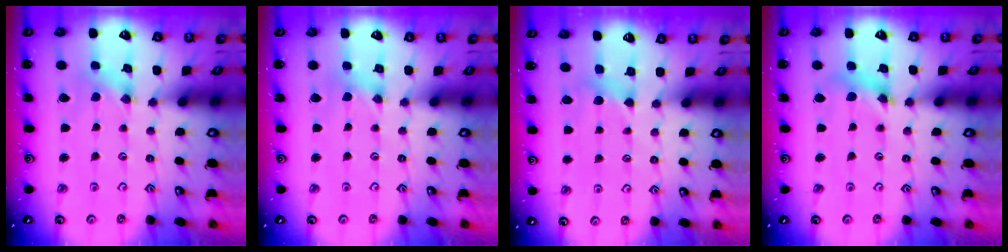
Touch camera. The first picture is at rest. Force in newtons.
{"total": 0.0}
{"total": 3.6, "press": 3.5, "slide": 0.5}
{"total": 6.0, "press": 5.9, "slide": 0.7}